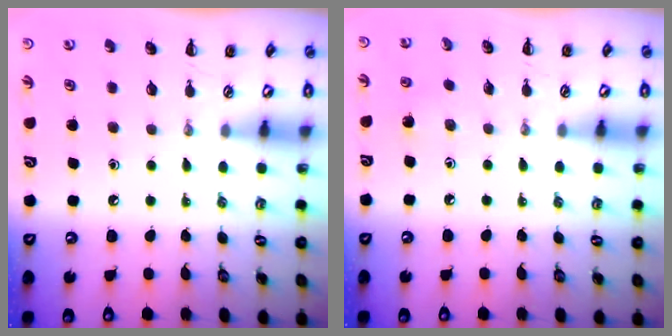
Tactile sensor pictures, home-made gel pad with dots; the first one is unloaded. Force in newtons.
{"total": 2.7, "press": 2.6, "slide": 1.0}